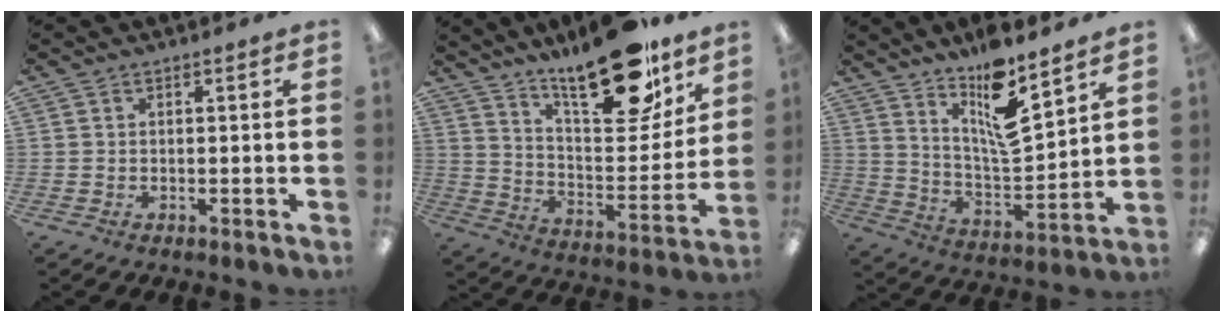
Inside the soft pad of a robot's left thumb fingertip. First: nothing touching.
{"total": 23.4, "force": [17.3, 8.0, 13.7], "torque": [-0.193, -0.117, 0.286]}
{"total": 13.6, "force": [9.9, 3.3, 8.8], "torque": [-0.148, -0.066, 0.165]}